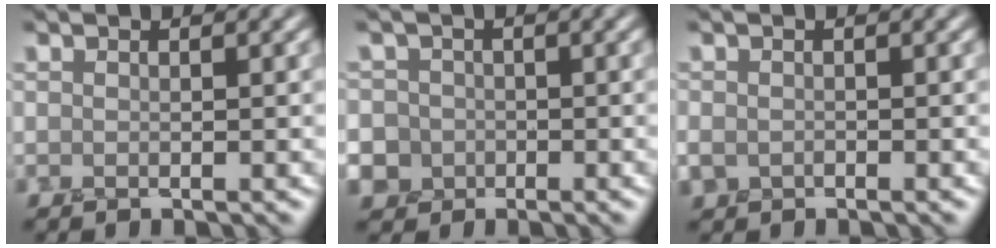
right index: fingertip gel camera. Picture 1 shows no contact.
{"total": 7.7, "force": [-1.9, 7.3, 1.6], "torque": [-0.036, 0.003, -0.072]}
{"total": 0.8, "force": [-0.2, 0.7, 0.1], "torque": [0.001, 0.002, -0.005]}